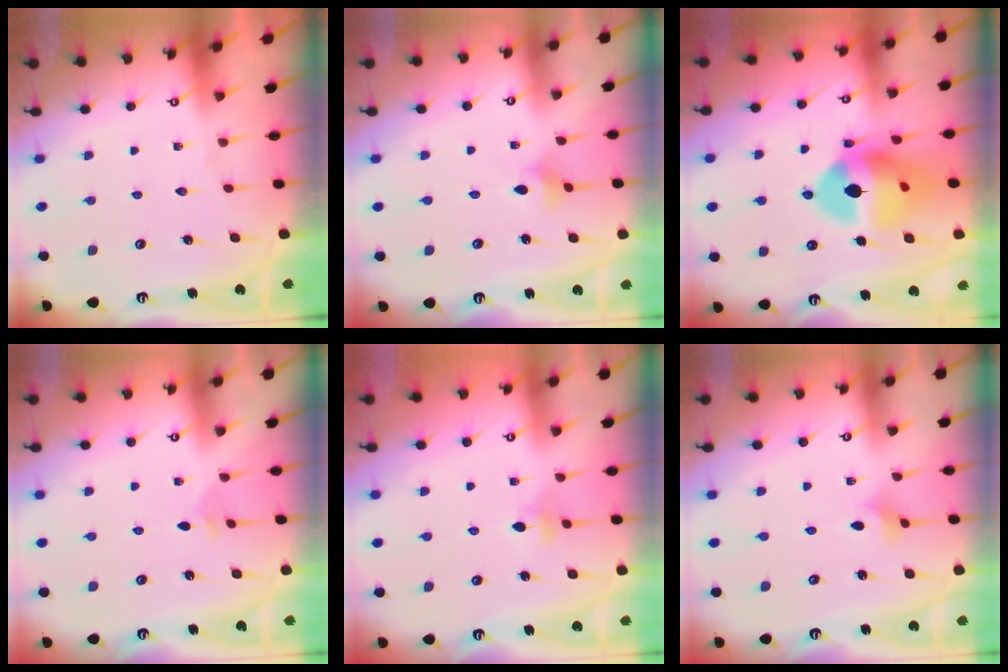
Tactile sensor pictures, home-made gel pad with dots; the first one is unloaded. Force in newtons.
{"total": 3.6, "press": 3.5, "slide": 0.8}
{"total": 16.0, "press": 14.8, "slide": 6.1}
{"total": 2.2, "press": 2.2, "slide": 0.6}
{"total": 3.6, "press": 3.5, "slide": 1.0}
{"total": 2.4, "press": 2.3, "slide": 0.4}